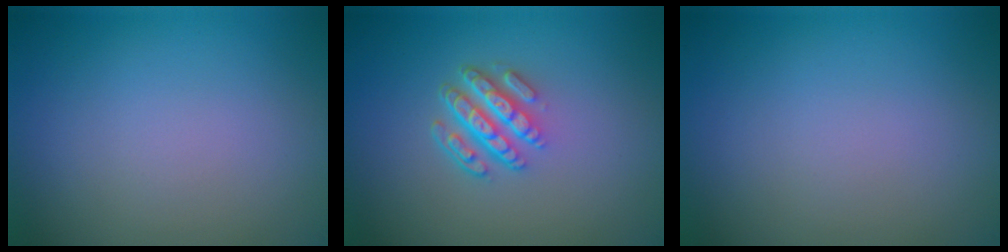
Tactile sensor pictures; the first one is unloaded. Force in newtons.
{"total": 4.3, "press": 3.1, "slide": 3.0}
{"total": 0.0}